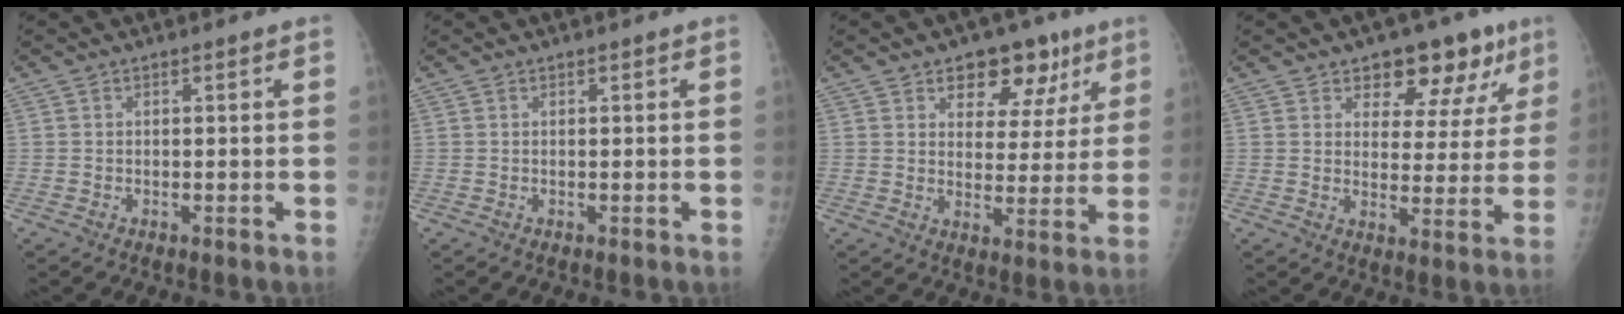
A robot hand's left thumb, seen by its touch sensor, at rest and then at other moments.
{"total": 0.0}
{"total": 10.9, "force": [6.1, 7.0, 5.7], "torque": [-0.025, -0.021, 0.083]}
{"total": 11.9, "force": [7.3, 7.0, 6.3], "torque": [-0.023, -0.028, 0.097]}